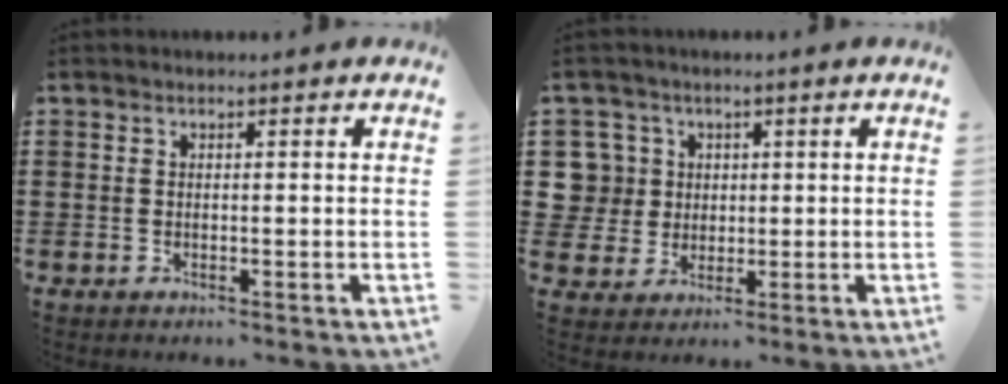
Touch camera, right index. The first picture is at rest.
{"total": 6.2, "force": [1.3, 6.0, 1.0], "torque": [-0.065, 0.011, 0.022]}